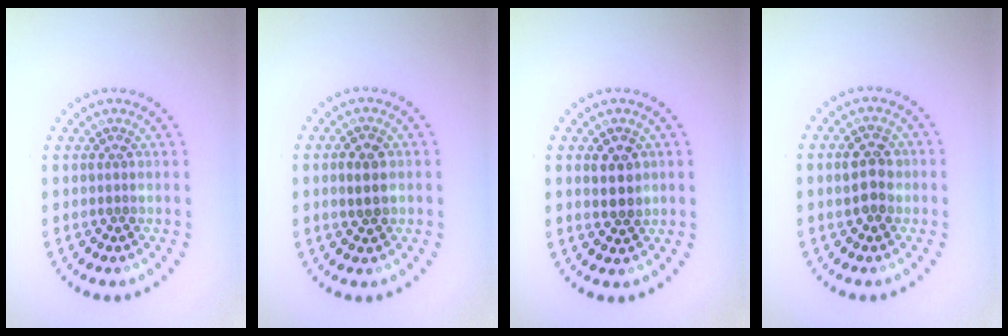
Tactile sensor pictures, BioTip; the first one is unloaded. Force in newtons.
{"total": 1.8, "press": 1.8, "slide": 0.1}
{"total": 2.3, "press": 2.2, "slide": 0.6}
{"total": 2.7, "press": 2.7, "slide": 0.0}